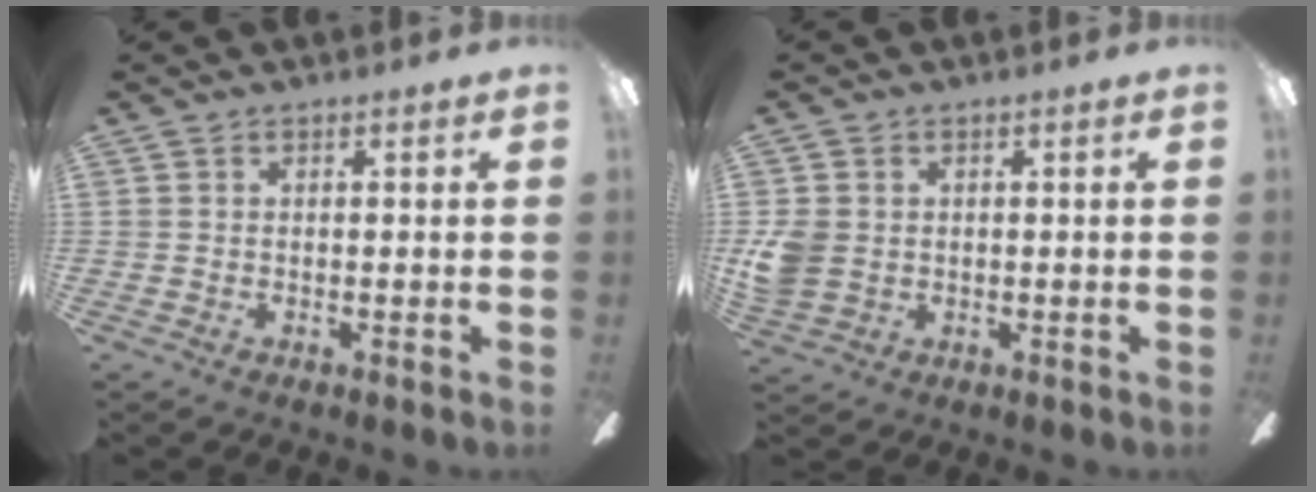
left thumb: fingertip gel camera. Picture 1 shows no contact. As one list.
[{"total": 5.6, "force": [0.3, 4.8, 2.9], "torque": [-0.067, 0.005, 0.007]}]